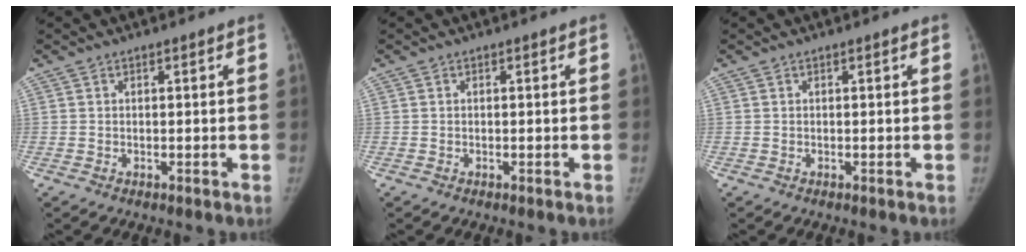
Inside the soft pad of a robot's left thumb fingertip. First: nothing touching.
{"total": 0.0}
{"total": 0.0}